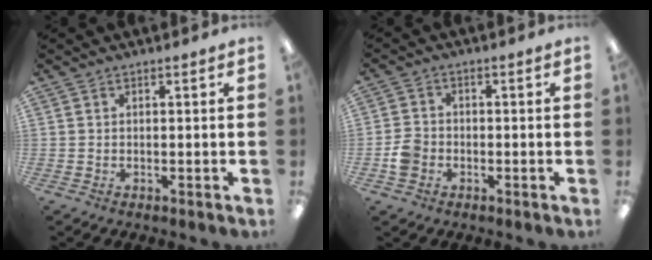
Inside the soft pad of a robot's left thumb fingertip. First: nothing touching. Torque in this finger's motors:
{"motor_torque": [-0.14, 0.18, 0.17, -0.17, 0.09]}